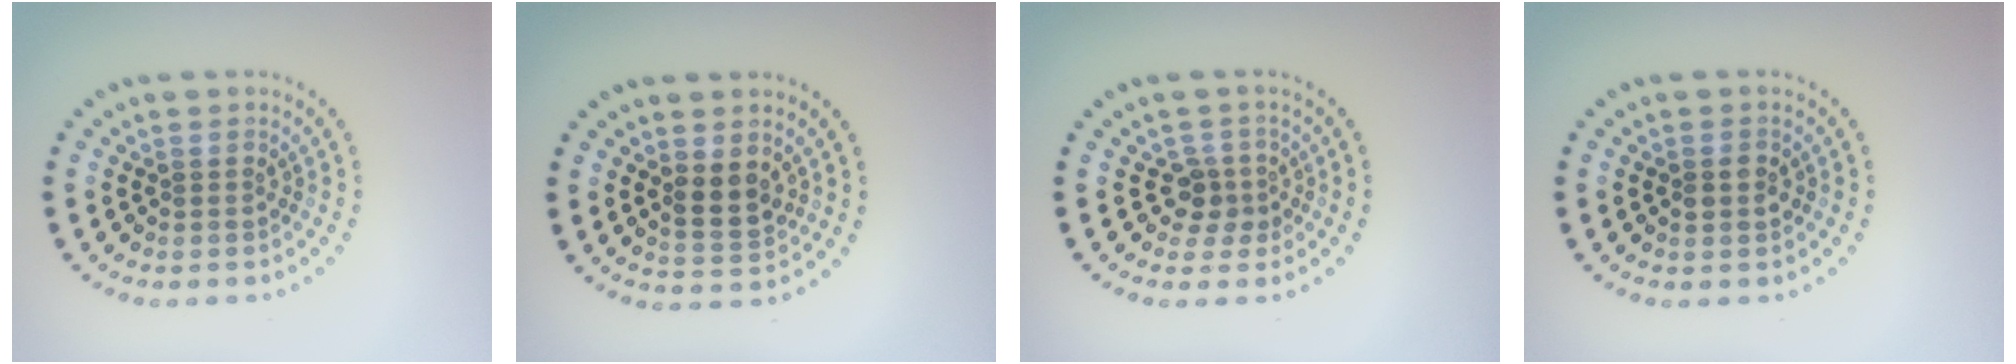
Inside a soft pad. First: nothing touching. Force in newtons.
{"total": 2.6, "press": 2.5, "slide": 0.7}
{"total": 2.4, "press": 1.8, "slide": 1.5}
{"total": 1.9, "press": 1.9, "slide": 0.1}